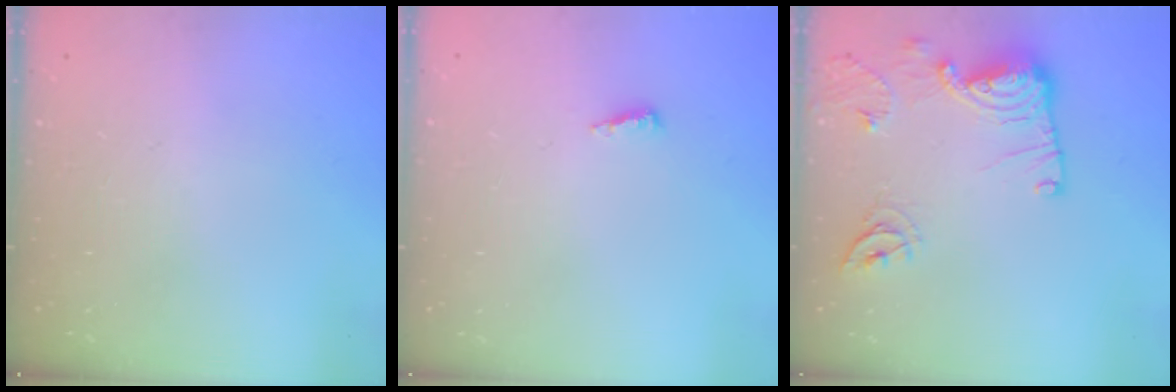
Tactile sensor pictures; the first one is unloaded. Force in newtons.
{"total": 2.5, "press": 2.5, "slide": 0.2}
{"total": 13.7, "press": 13.6, "slide": 1.4}